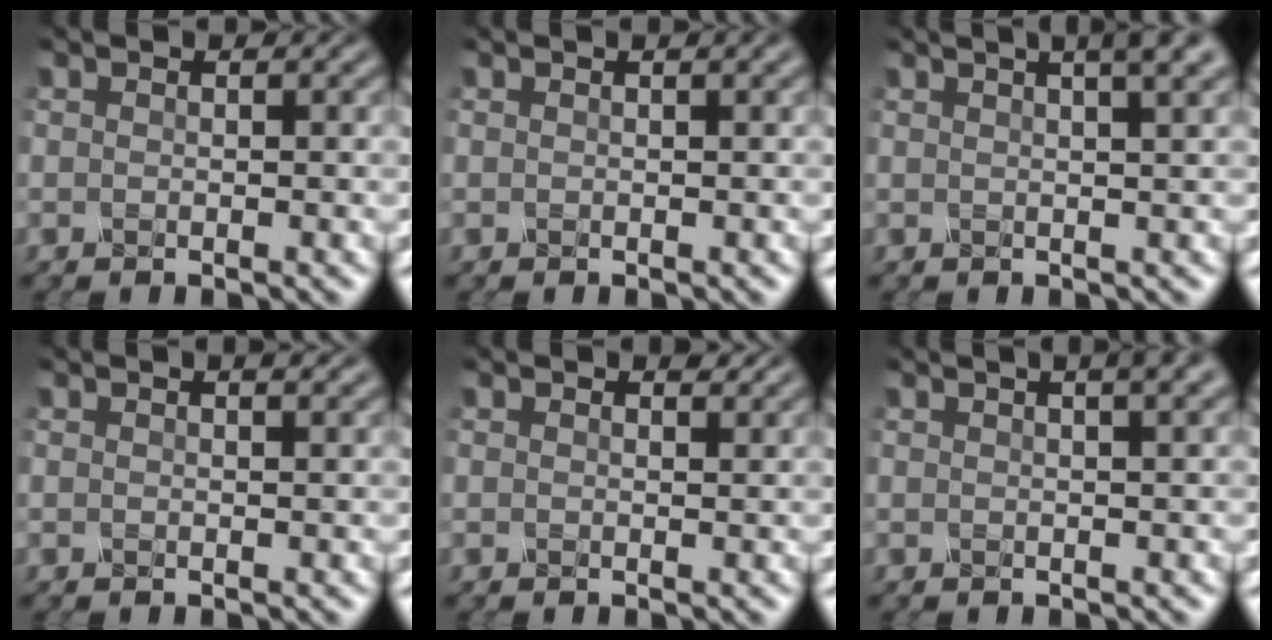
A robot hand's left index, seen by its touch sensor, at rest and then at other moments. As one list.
[{"total": 0.8, "force": [0.5, 0.1, 0.6], "torque": [-0.011, 0.002, 0.005]}, {"total": 5.3, "force": [3.1, 1.7, 4.0], "torque": [-0.027, 0.029, 0.007]}, {"total": 1.4, "force": [1.0, 0.3, 0.8], "torque": [-0.010, -0.001, 0.011]}, {"total": 0.9, "force": [0.8, 0.3, 0.3], "torque": [-0.009, -0.002, 0.011]}, {"total": 4.0, "force": [2.4, 1.3, 3.0], "torque": [-0.020, 0.018, 0.004]}]